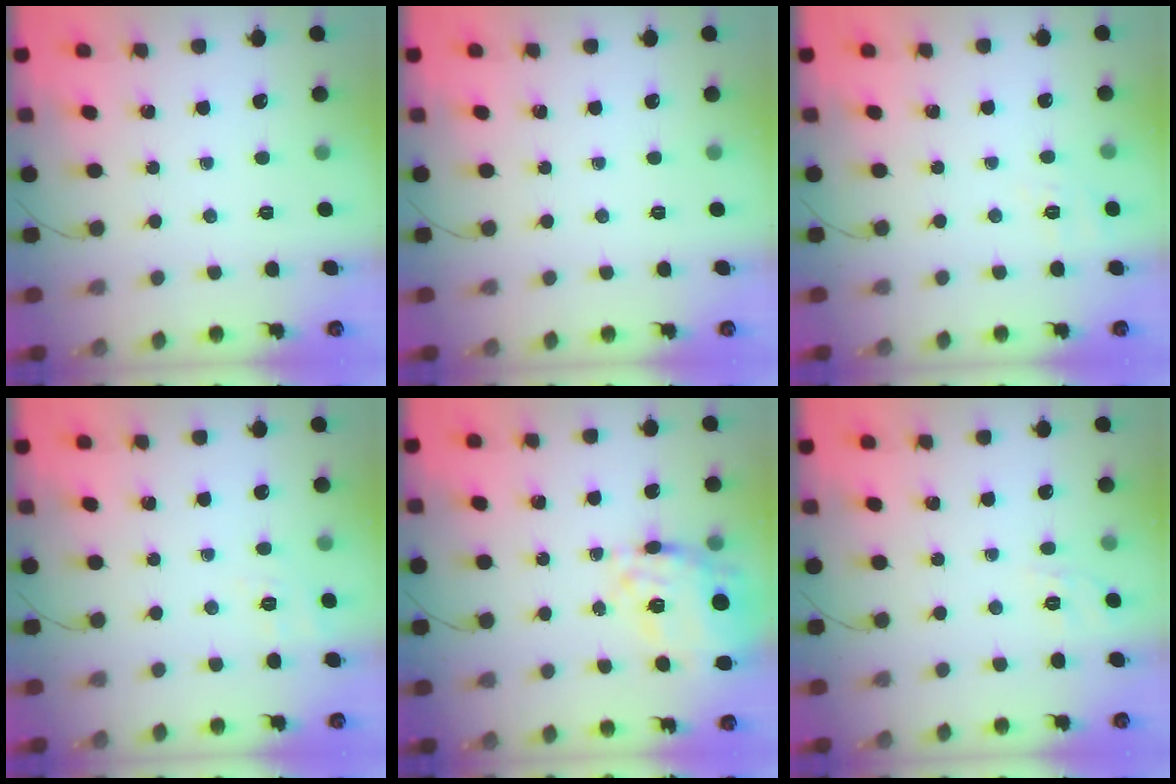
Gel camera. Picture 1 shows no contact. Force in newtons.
{"total": 0.0}
{"total": 5.1, "press": 4.6, "slide": 2.2}
{"total": 1.7, "press": 0.0, "slide": 1.7}
{"total": 14.5, "press": 13.8, "slide": 4.4}
{"total": 1.6, "press": 0.0, "slide": 1.6}